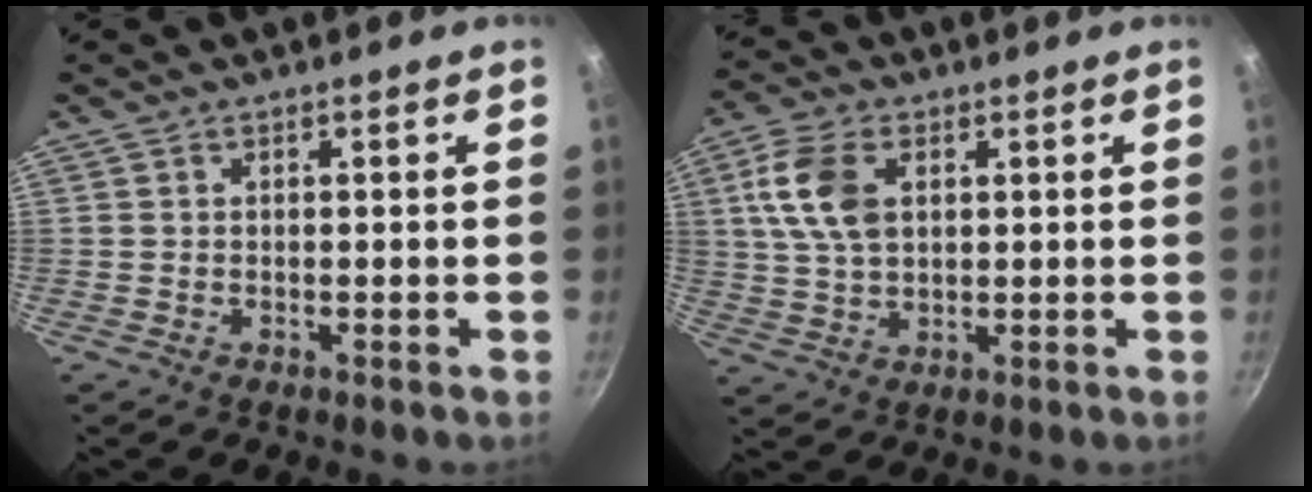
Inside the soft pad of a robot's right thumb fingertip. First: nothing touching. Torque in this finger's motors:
{"motor_torque": [-0.44, 2.01, 0.18, 0.36, 0.11]}